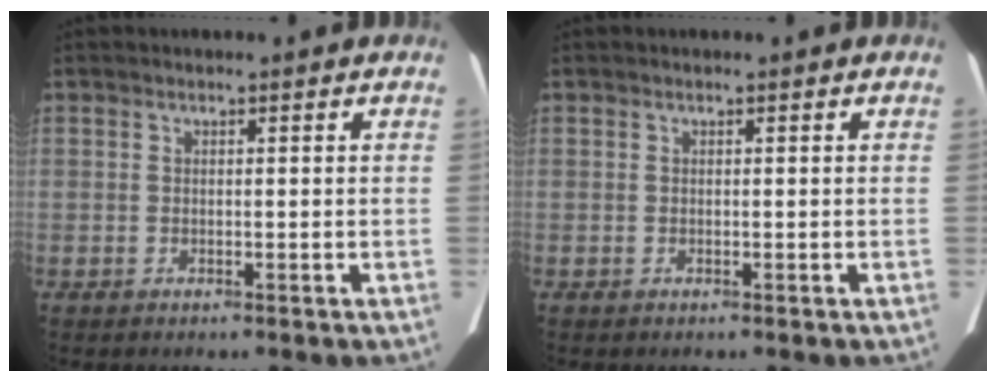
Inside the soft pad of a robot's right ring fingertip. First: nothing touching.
{"total": 0.0}